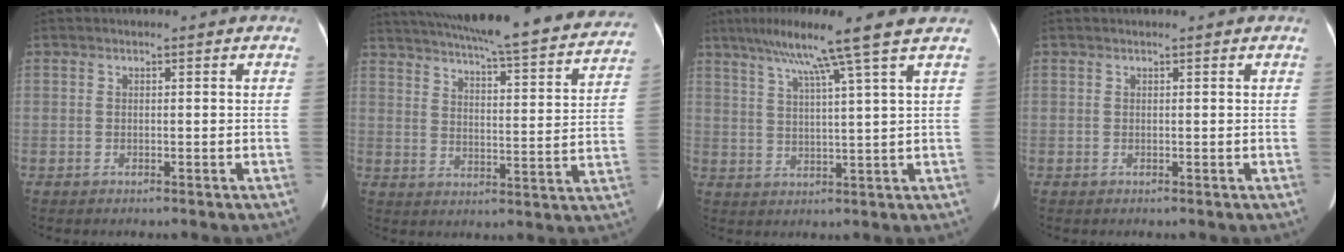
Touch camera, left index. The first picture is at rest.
{"total": 30.2, "force": [26.8, 3.8, 13.4], "torque": [-0.219, -0.039, 0.335]}
{"total": 10.0, "force": [6.9, -2.3, 6.9], "torque": [-0.112, 0.017, 0.105]}
{"total": 0.6, "force": [0.6, 0.0, 0.2], "torque": [-0.002, 0.009, 0.012]}